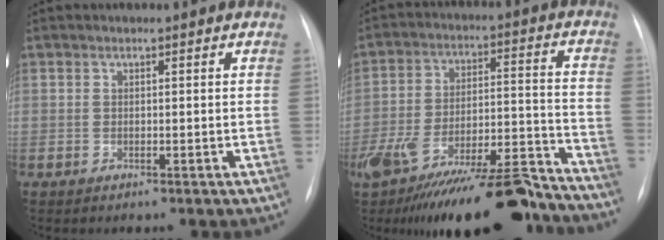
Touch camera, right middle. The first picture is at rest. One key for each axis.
{"total": 27.7, "fx": -22.8, "fy": 6.0, "fz": 14.5, "tx": -0.220, "ty": 0.000, "tz": -0.341}